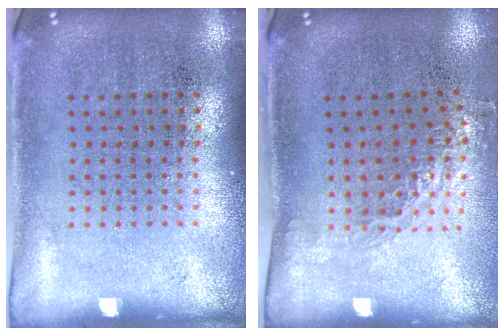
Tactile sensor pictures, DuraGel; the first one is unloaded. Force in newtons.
{"total": 1.1, "press": 0.8, "slide": 0.6}